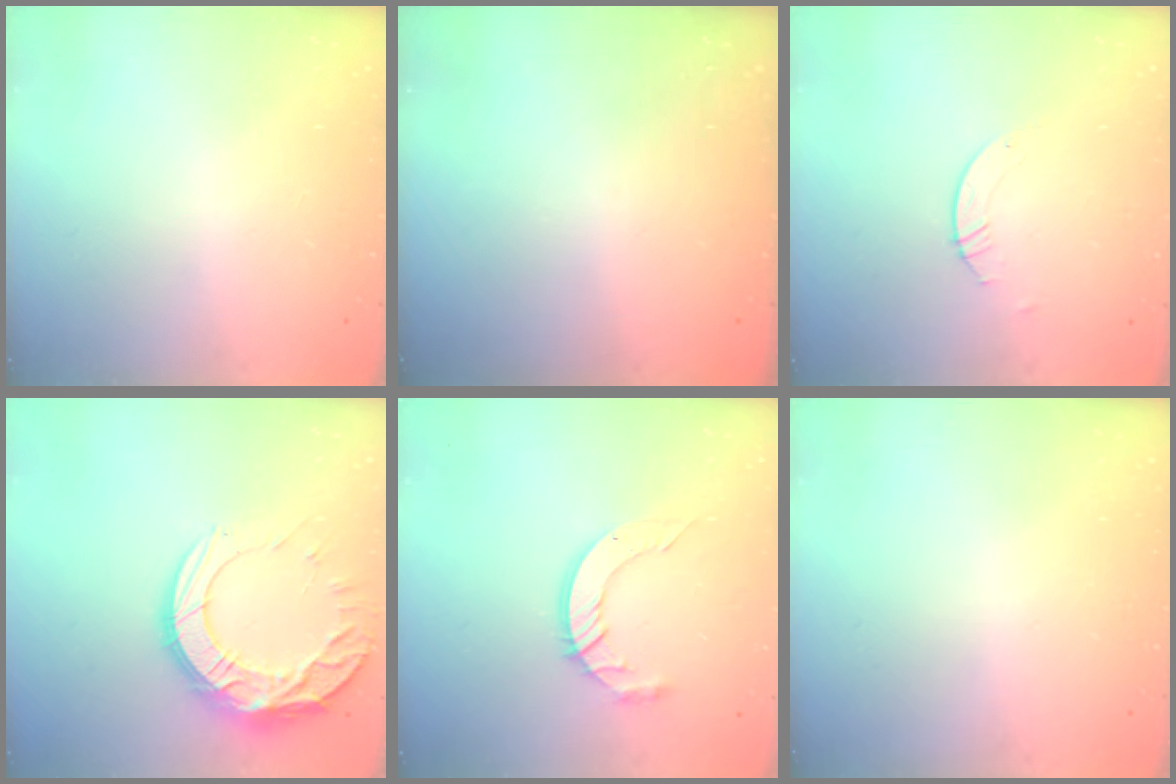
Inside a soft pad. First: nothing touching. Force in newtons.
{"total": 0.0}
{"total": 1.1, "press": 1.1, "slide": 0.1}
{"total": 17.2, "press": 17.2, "slide": 1.0}
{"total": 9.8, "press": 9.8, "slide": 0.9}
{"total": 0.0}